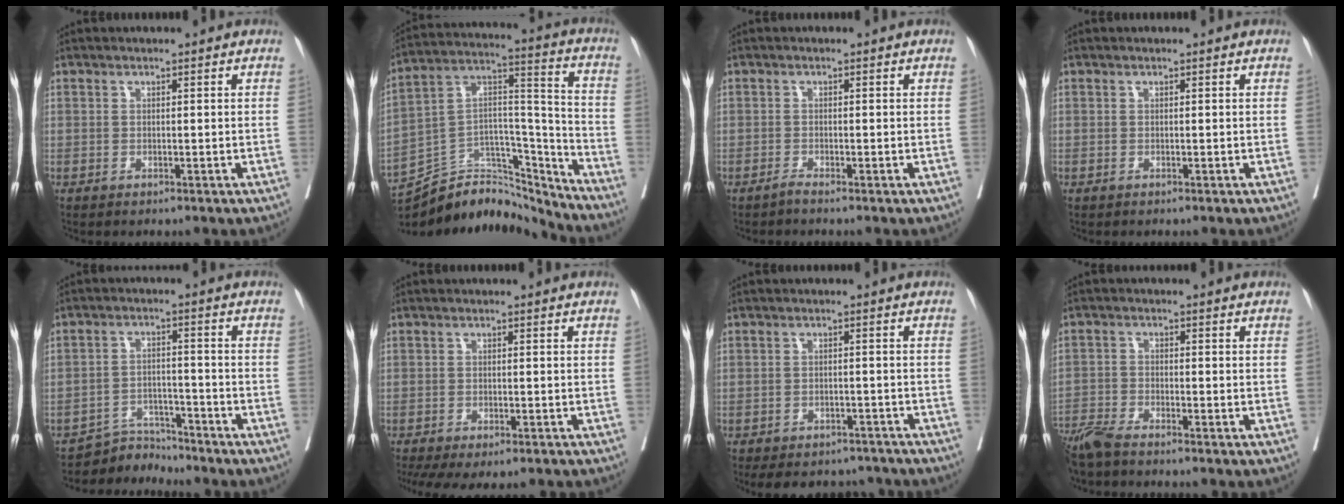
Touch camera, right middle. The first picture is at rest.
{"total": 19.1, "force": [-18.2, 4.6, 3.2], "torque": [-0.058, 0.058, -0.301]}
{"total": 0.8, "force": [-0.7, -0.2, 0.3], "torque": [-0.004, -0.001, -0.016]}
{"total": 0.0}
{"total": 4.8, "force": [-4.6, 0.5, -1.2], "torque": [0.022, 0.007, -0.078]}
{"total": 10.7, "force": [-8.4, 3.4, 5.7], "torque": [-0.115, -0.008, -0.112]}
{"total": 11.1, "force": [-9.8, 4.4, 2.6], "torque": [-0.037, 0.010, -0.117]}
{"total": 5.5, "force": [-5.0, 0.1, 2.4], "torque": [-0.044, -0.017, -0.098]}